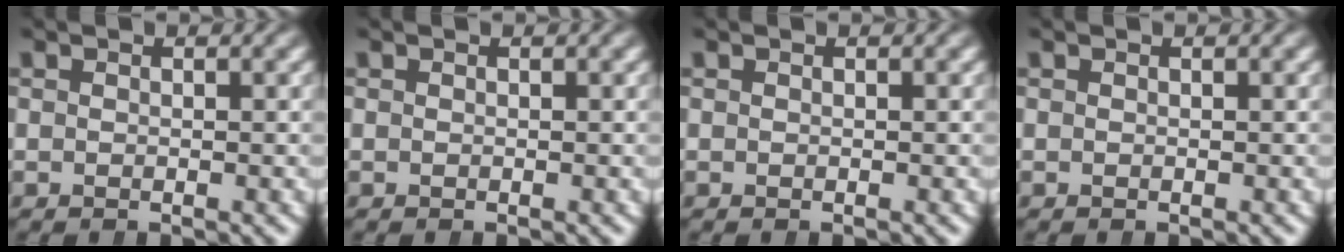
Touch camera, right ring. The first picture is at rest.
{"total": 0.0}
{"total": 0.0}
{"total": 0.0}